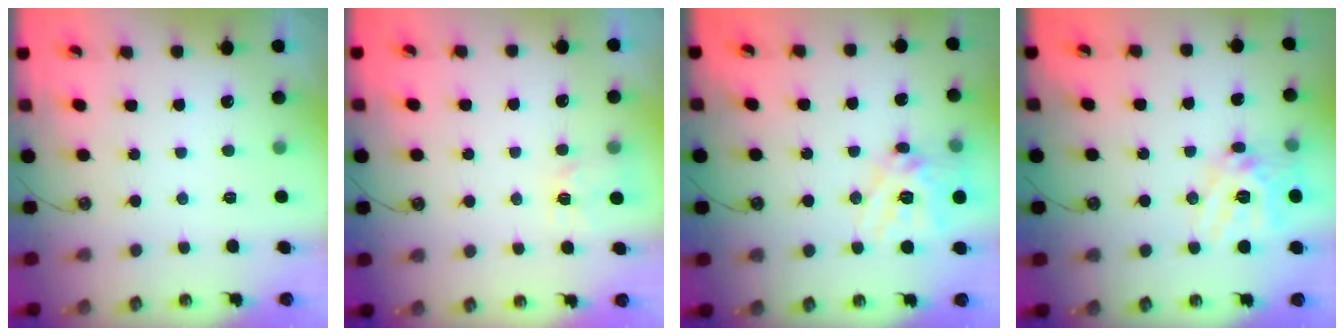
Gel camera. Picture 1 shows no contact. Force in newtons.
{"total": 3.4, "press": 3.4, "slide": 0.6}
{"total": 16.1, "press": 16.0, "slide": 2.4}
{"total": 15.5, "press": 15.3, "slide": 2.3}